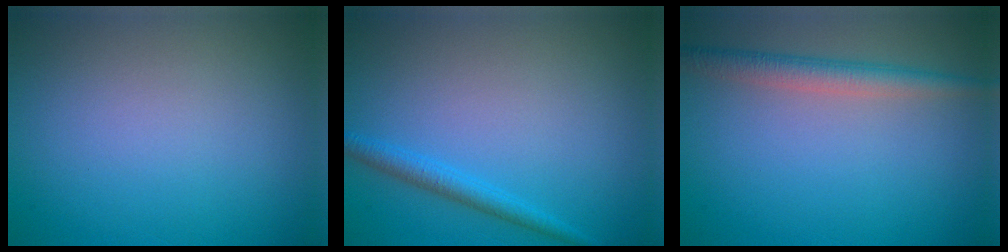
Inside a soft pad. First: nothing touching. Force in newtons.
{"total": 1.9, "press": 1.9, "slide": 0.1}
{"total": 3.0, "press": 3.0, "slide": 0.1}